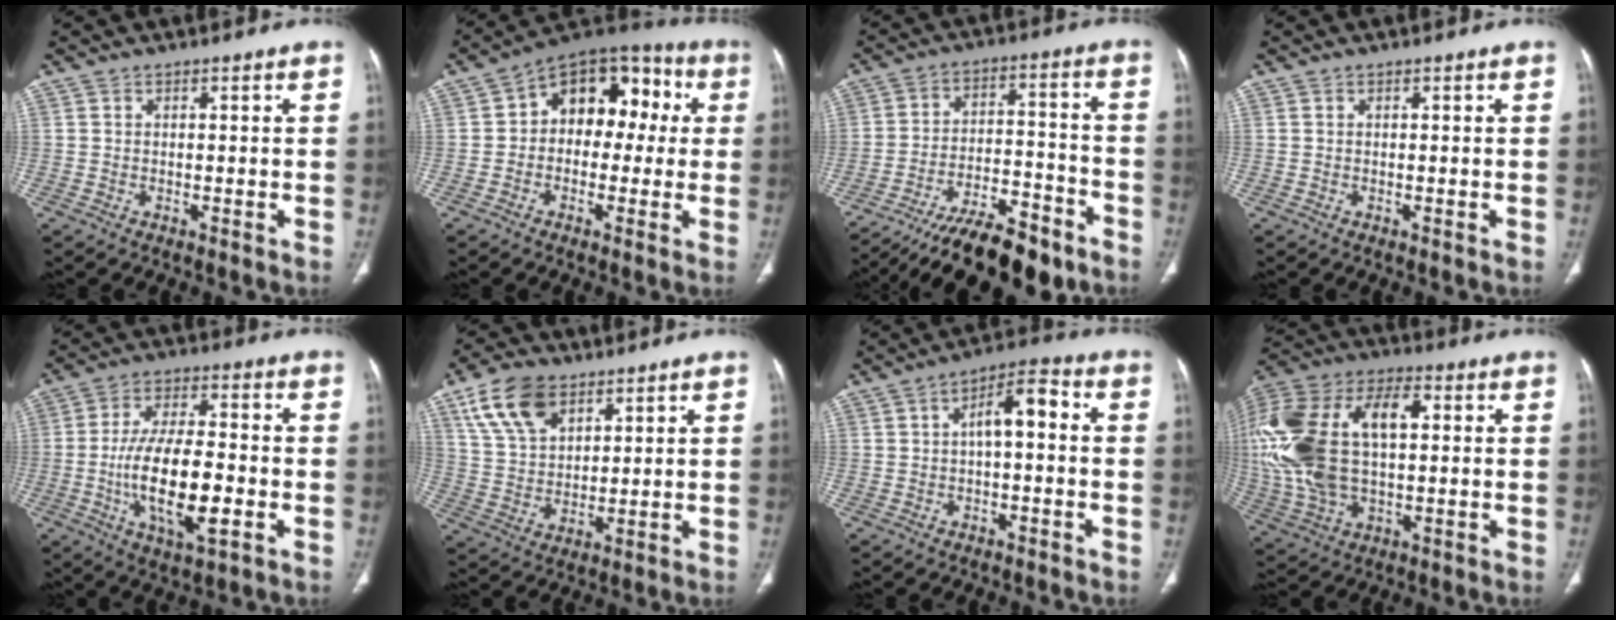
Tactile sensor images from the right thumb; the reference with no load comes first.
{"total": 14.6, "force": [1.8, 10.1, 10.5], "torque": [-0.093, 0.049, 0.010]}
{"total": 18.6, "force": [-14.5, 6.2, 10.0], "torque": [-0.147, 0.067, -0.237]}
{"total": 0.0}
{"total": 15.6, "force": [-3.3, 6.1, 14.0], "torque": [-0.251, 0.010, -0.056]}
{"total": 11.9, "force": [6.7, 6.9, 7.1], "torque": [-0.117, -0.019, 0.136]}
{"total": 7.1, "force": [0.2, 3.1, 6.3], "torque": [-0.093, 0.035, -0.007]}
{"total": 25.8, "force": [2.9, 14.4, 21.2], "torque": [-0.480, 0.021, 0.053]}